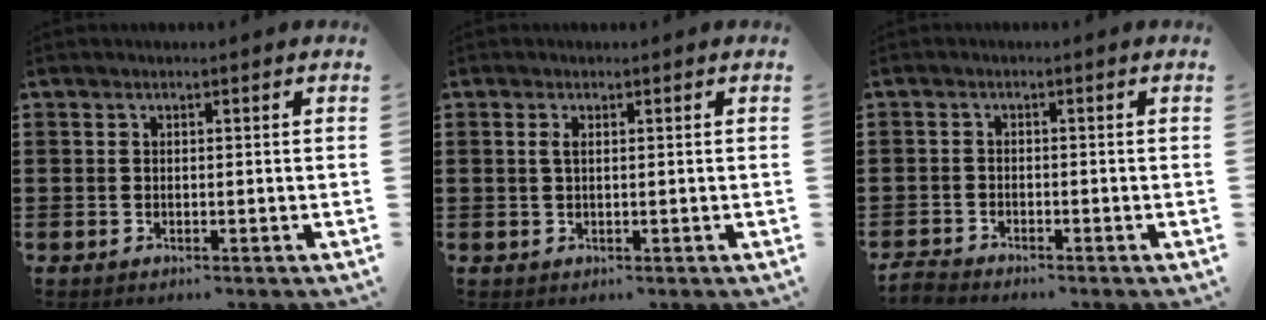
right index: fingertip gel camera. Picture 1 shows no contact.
{"total": 1.2, "force": [0.3, 0.4, 1.1], "torque": [-0.021, 0.004, 0.004]}
{"total": 1.8, "force": [-1.8, 0.1, 0.0], "torque": [-0.006, 0.000, -0.037]}